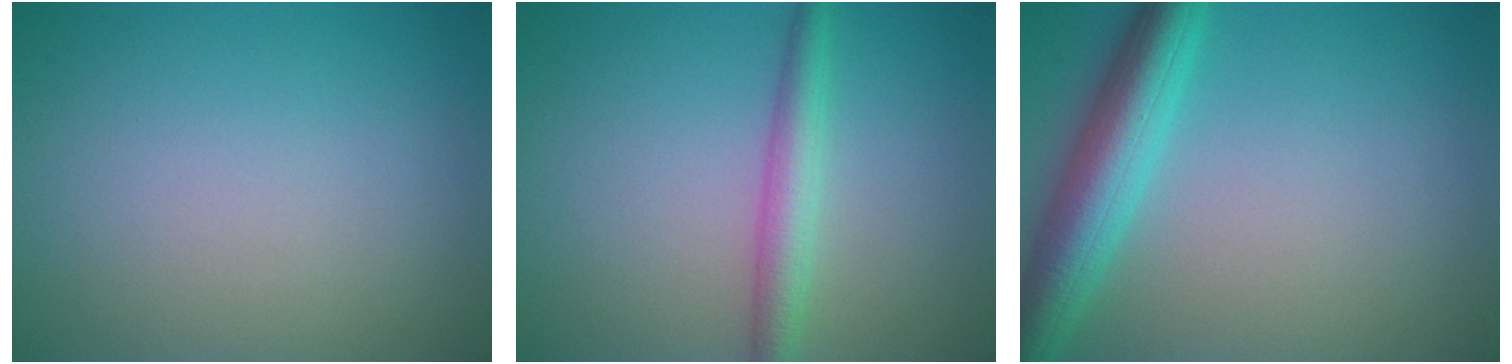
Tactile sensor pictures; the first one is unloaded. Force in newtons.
{"total": 2.9, "press": 2.9, "slide": 0.1}
{"total": 6.0, "press": 6.0, "slide": 0.2}